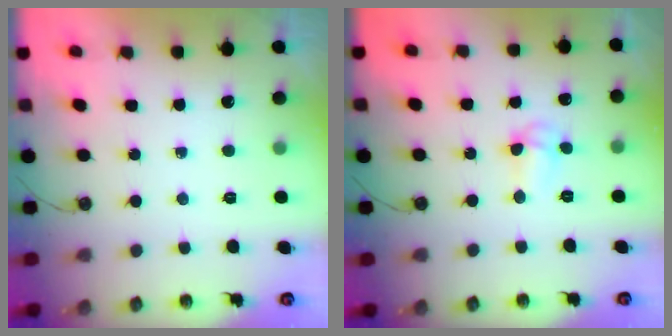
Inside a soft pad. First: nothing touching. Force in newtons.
{"total": 4.0, "press": 3.9, "slide": 1.0}